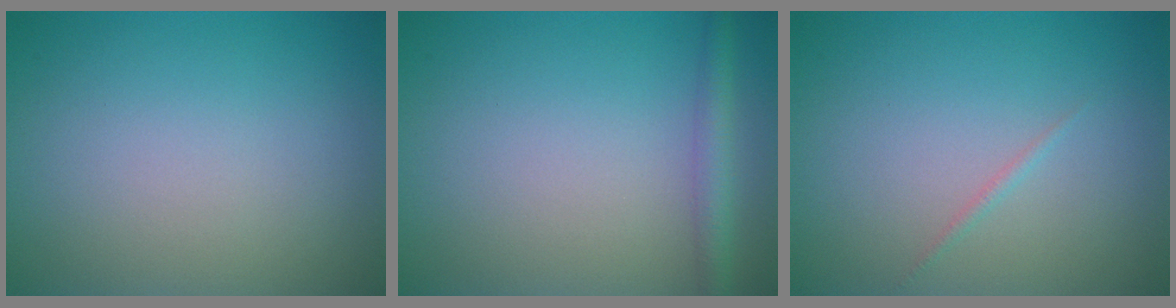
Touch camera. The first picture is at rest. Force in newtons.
{"total": 2.3, "press": 2.3, "slide": 0.0}
{"total": 0.6, "press": 0.6, "slide": 0.0}